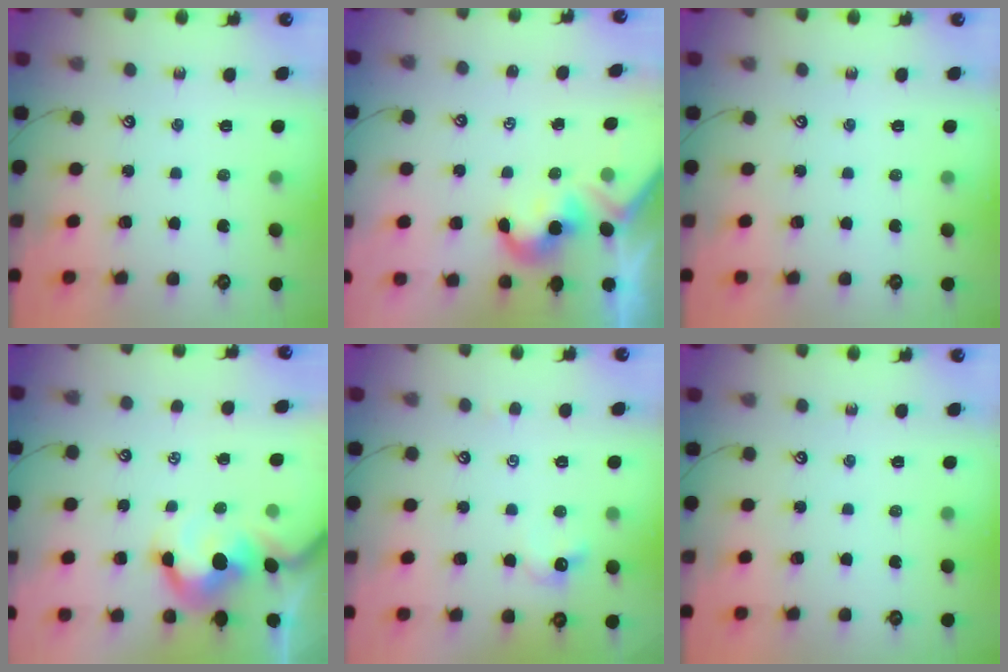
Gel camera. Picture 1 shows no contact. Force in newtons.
{"total": 1.9, "press": 1.9, "slide": 0.5}
{"total": 0.0}
{"total": 5.8, "press": 5.7, "slide": 1.1}
{"total": 2.4, "press": 2.4, "slide": 0.4}
{"total": 0.0}